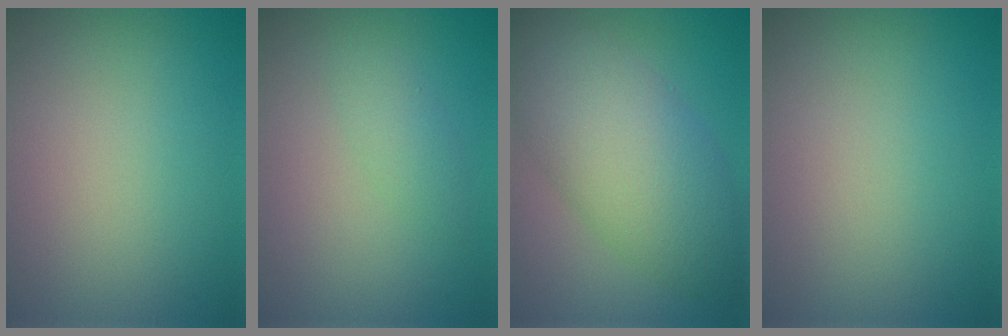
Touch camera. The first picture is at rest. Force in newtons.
{"total": 1.4, "press": 1.4, "slide": 0.0}
{"total": 8.6, "press": 8.5, "slide": 0.5}
{"total": 0.0}